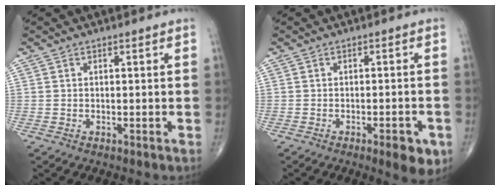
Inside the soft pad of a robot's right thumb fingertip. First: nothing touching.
{"total": 5.8, "force": [-2.7, 1.9, 4.7], "torque": [-0.051, 0.003, -0.031]}